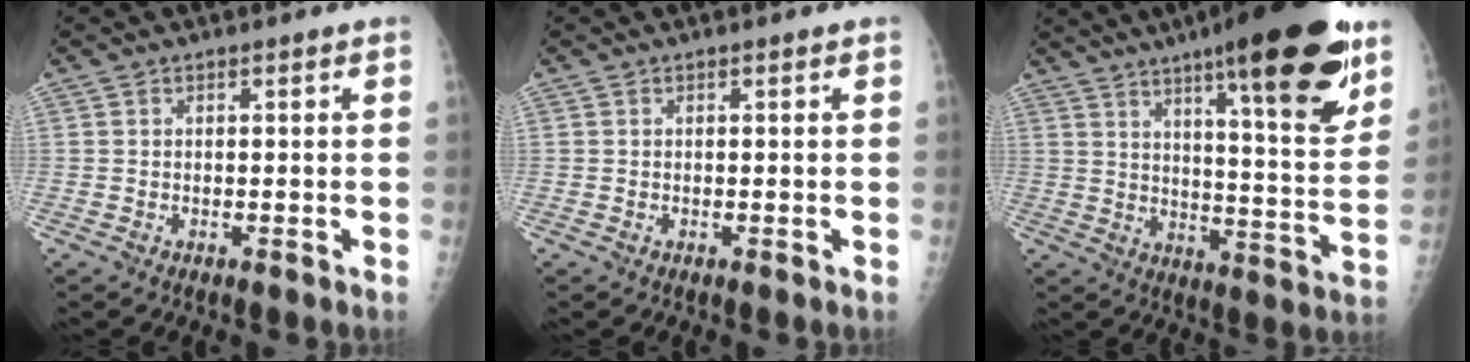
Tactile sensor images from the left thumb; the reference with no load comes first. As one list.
[{"total": 0.0}, {"total": 24.0, "force": [14.5, 4.7, 18.6], "torque": [-0.245, -0.063, 0.214]}]